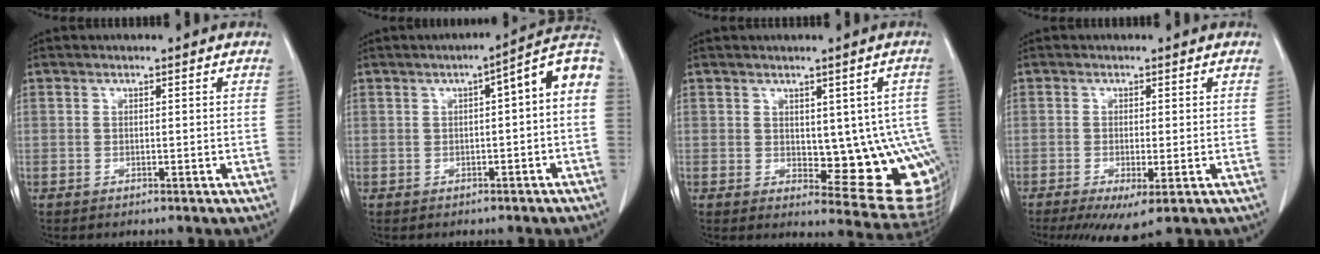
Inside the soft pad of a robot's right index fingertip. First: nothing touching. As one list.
[{"total": 7.8, "force": [0.7, 1.2, 7.7], "torque": [-0.103, 0.031, 0.003]}, {"total": 12.3, "force": [-0.7, 4.9, 11.2], "torque": [-0.101, 0.000, 0.007]}, {"total": 5.0, "force": [-2.4, 0.8, 4.3], "torque": [-0.066, -0.019, -0.035]}]